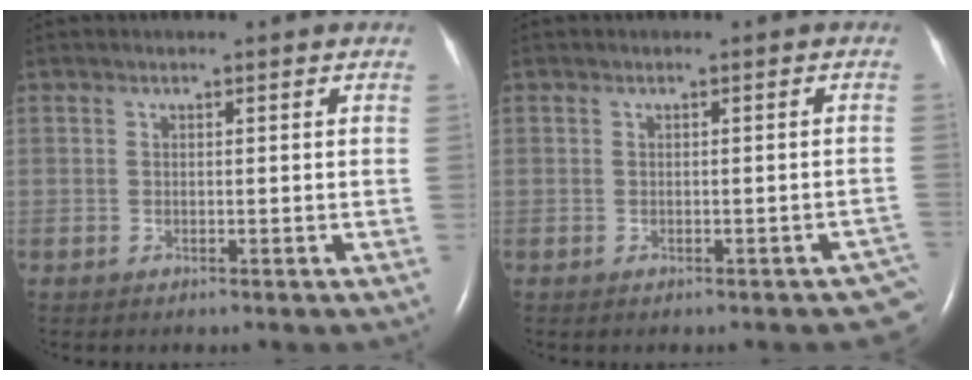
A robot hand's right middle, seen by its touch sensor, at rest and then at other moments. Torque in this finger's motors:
{"motor_torque": [-0.03, 0.03, 0.01, 0.00]}